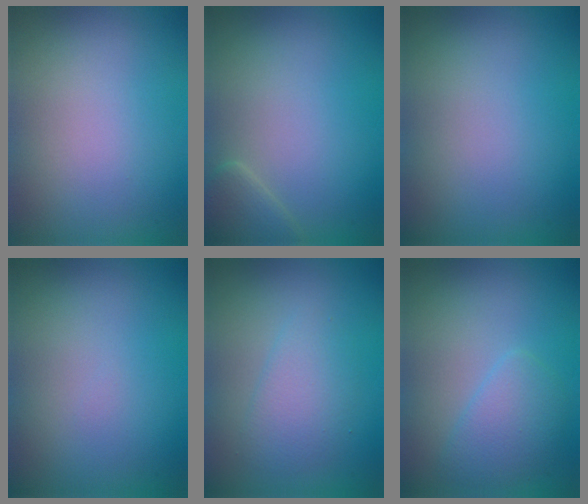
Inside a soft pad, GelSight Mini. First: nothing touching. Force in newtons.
{"total": 1.9, "press": 1.9, "slide": 0.1}
{"total": 0.0}
{"total": 0.0}
{"total": 2.6, "press": 2.6, "slide": 0.0}
{"total": 2.7, "press": 2.7, "slide": 0.1}